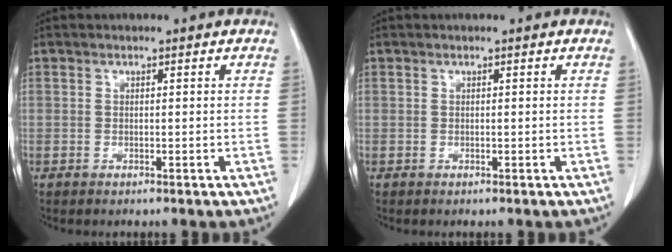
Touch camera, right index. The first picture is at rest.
{"total": 0.0}